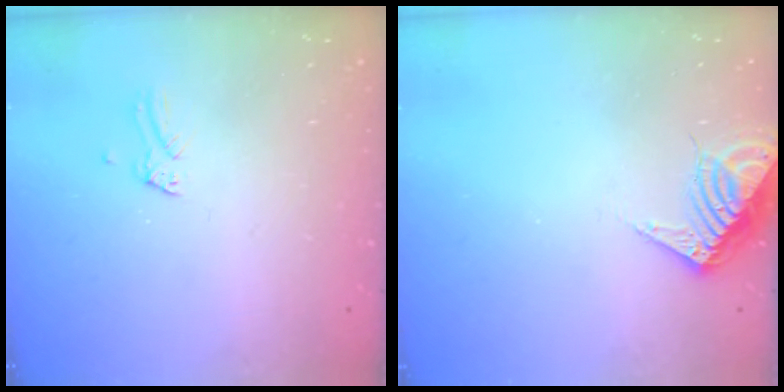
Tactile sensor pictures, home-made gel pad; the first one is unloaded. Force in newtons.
{"total": 7.7, "press": 7.7, "slide": 0.7}